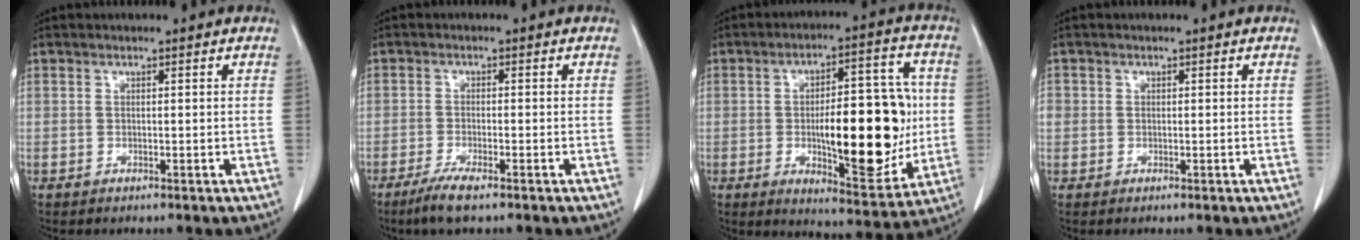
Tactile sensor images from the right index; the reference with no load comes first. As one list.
[{"total": 4.3, "force": [-3.0, 0.4, 3.0], "torque": [-0.061, -0.011, -0.055]}, {"total": 17.8, "force": [-1.1, 6.0, 16.8], "torque": [-0.234, 0.011, -0.005]}, {"total": 1.6, "force": [0.2, 1.6, 0.4], "torque": [-0.003, 0.012, 0.006]}]